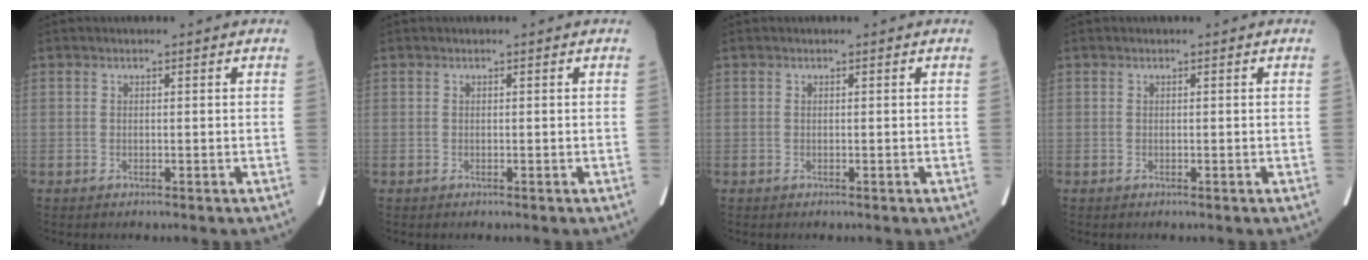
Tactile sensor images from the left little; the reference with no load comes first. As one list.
[{"total": 0.0}, {"total": 0.0}, {"total": 0.0}]